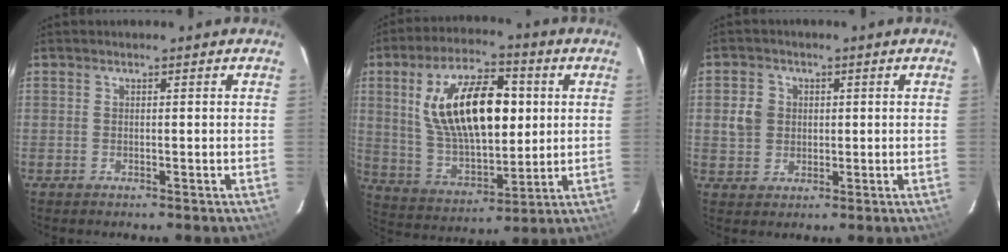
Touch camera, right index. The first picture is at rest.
{"total": 19.9, "force": [4.4, 9.4, 16.9], "torque": [-0.311, 0.017, 0.091]}
{"total": 4.7, "force": [0.5, 4.3, 1.7], "torque": [-0.030, 0.016, 0.010]}